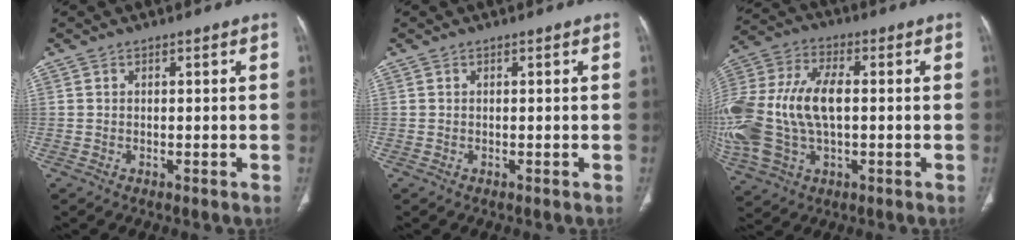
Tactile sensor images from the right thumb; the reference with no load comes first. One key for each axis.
{"total": 0.0}
{"total": 23.0, "fx": -0.5, "fy": 13.5, "fz": 18.6, "tx": -0.447, "ty": 0.010, "tz": 0.000}